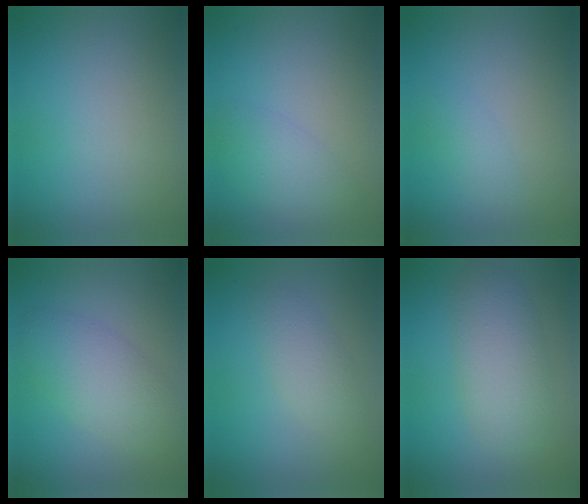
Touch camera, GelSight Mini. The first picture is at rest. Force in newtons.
{"total": 3.0, "press": 3.0, "slide": 0.2}
{"total": 1.2, "press": 1.2, "slide": 0.0}
{"total": 4.9, "press": 4.9, "slide": 0.3}
{"total": 2.4, "press": 2.4, "slide": 0.1}
{"total": 4.9, "press": 4.9, "slide": 0.1}